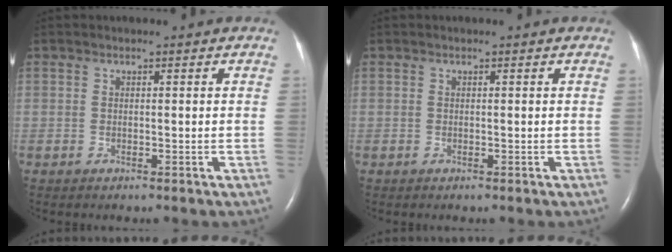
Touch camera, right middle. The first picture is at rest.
{"total": 0.0}